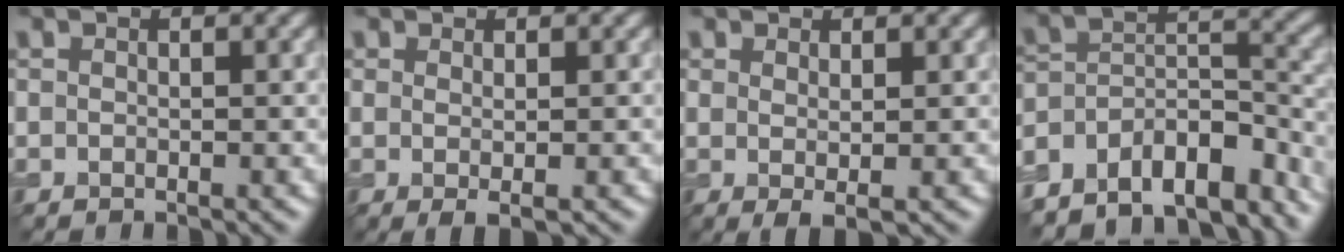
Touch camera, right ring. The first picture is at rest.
{"total": 1.4, "force": [0.1, 0.2, 1.4], "torque": [-0.026, -0.005, 0.003]}
{"total": 1.6, "force": [0.4, 0.3, 1.5], "torque": [-0.029, -0.007, 0.010]}
{"total": 10.3, "force": [-8.4, 4.5, 4.0], "torque": [-0.070, 0.009, -0.137]}